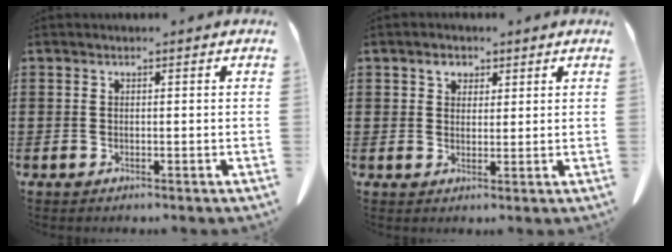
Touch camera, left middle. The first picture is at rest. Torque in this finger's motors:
{"motor_torque": [0.08, -0.03, 0.02, 0.00]}